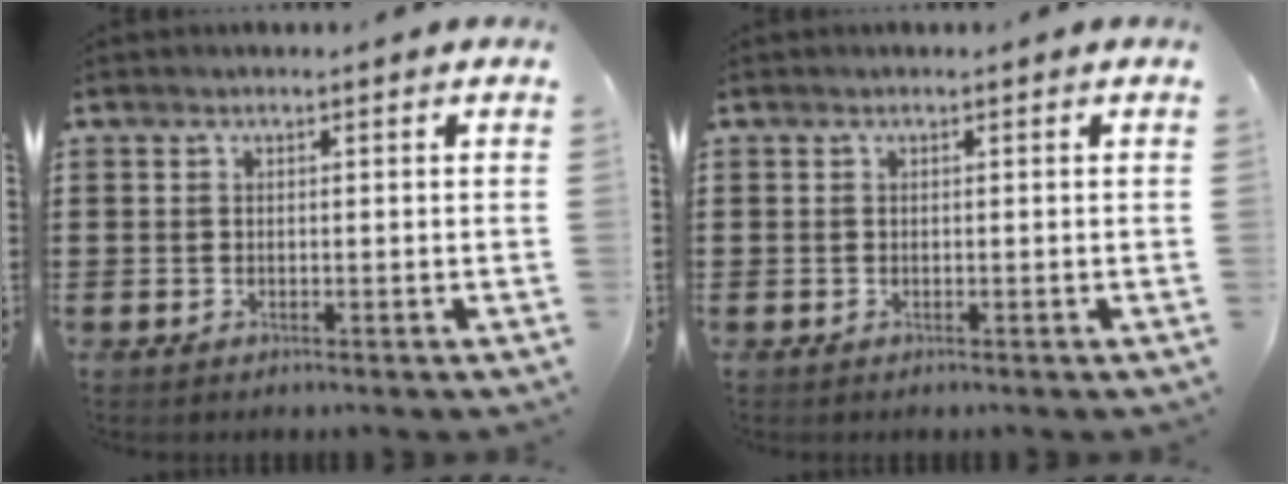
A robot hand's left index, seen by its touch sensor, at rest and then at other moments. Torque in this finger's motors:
{"motor_torque": [-0.01, 0.00, 0.00, 0.00]}